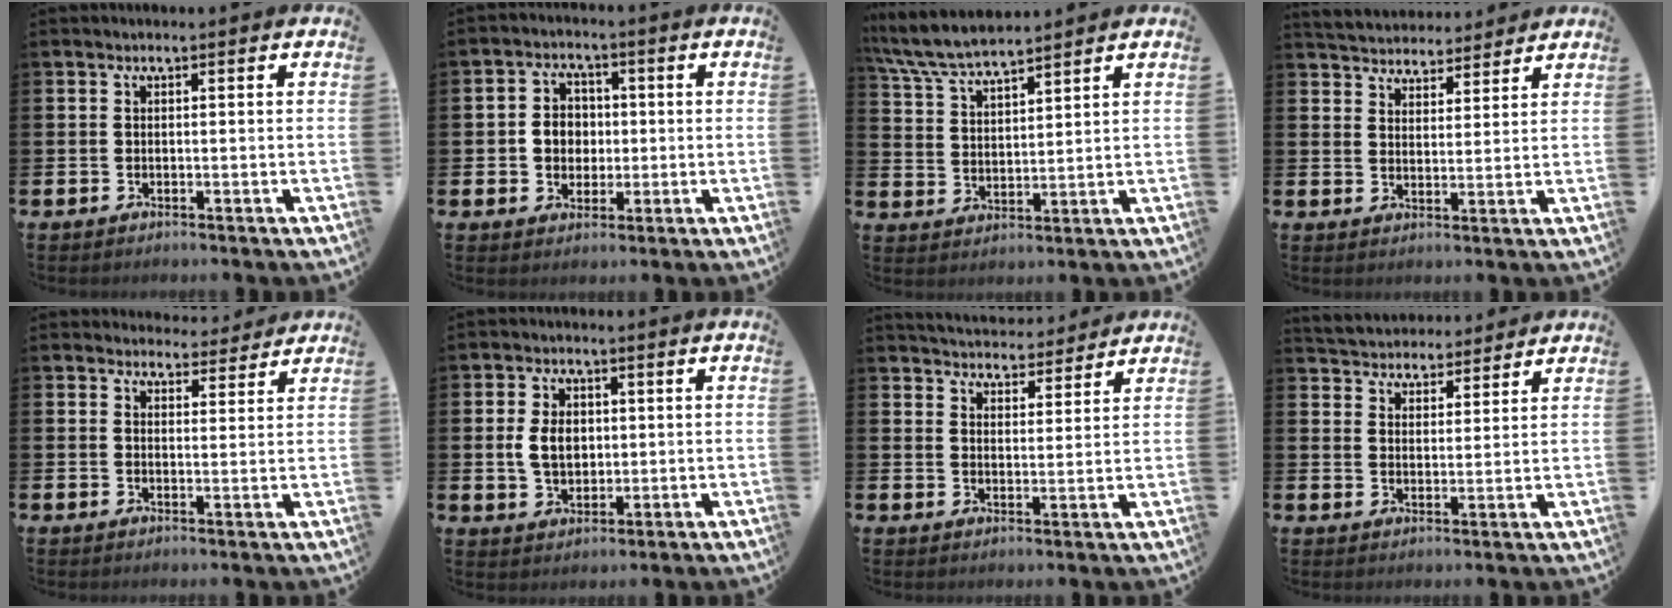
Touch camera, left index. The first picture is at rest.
{"total": 4.2, "force": [0.2, 3.9, 1.5], "torque": [-0.027, 0.007, -0.004]}
{"total": 6.8, "force": [6.5, 0.8, 1.9], "torque": [-0.063, -0.027, 0.119]}
{"total": 4.4, "force": [4.2, 0.9, -0.5], "torque": [-0.012, -0.027, 0.077]}
{"total": 3.7, "force": [3.5, 1.1, -0.1], "torque": [0.007, -0.021, 0.061]}
{"total": 4.7, "force": [0.7, 3.4, 3.2], "torque": [-0.045, 0.004, 0.004]}
{"total": 4.7, "force": [4.6, 0.8, -0.4], "torque": [-0.002, -0.033, 0.081]}
{"total": 4.5, "force": [4.3, 1.2, -0.5], "torque": [-0.014, -0.026, 0.078]}